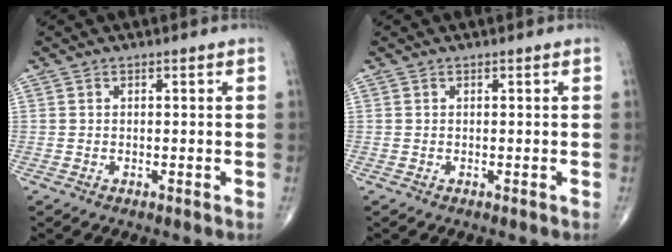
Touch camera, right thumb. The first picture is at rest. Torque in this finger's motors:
{"motor_torque": [0.00, 0.00, 0.00, 0.01, 0.01]}